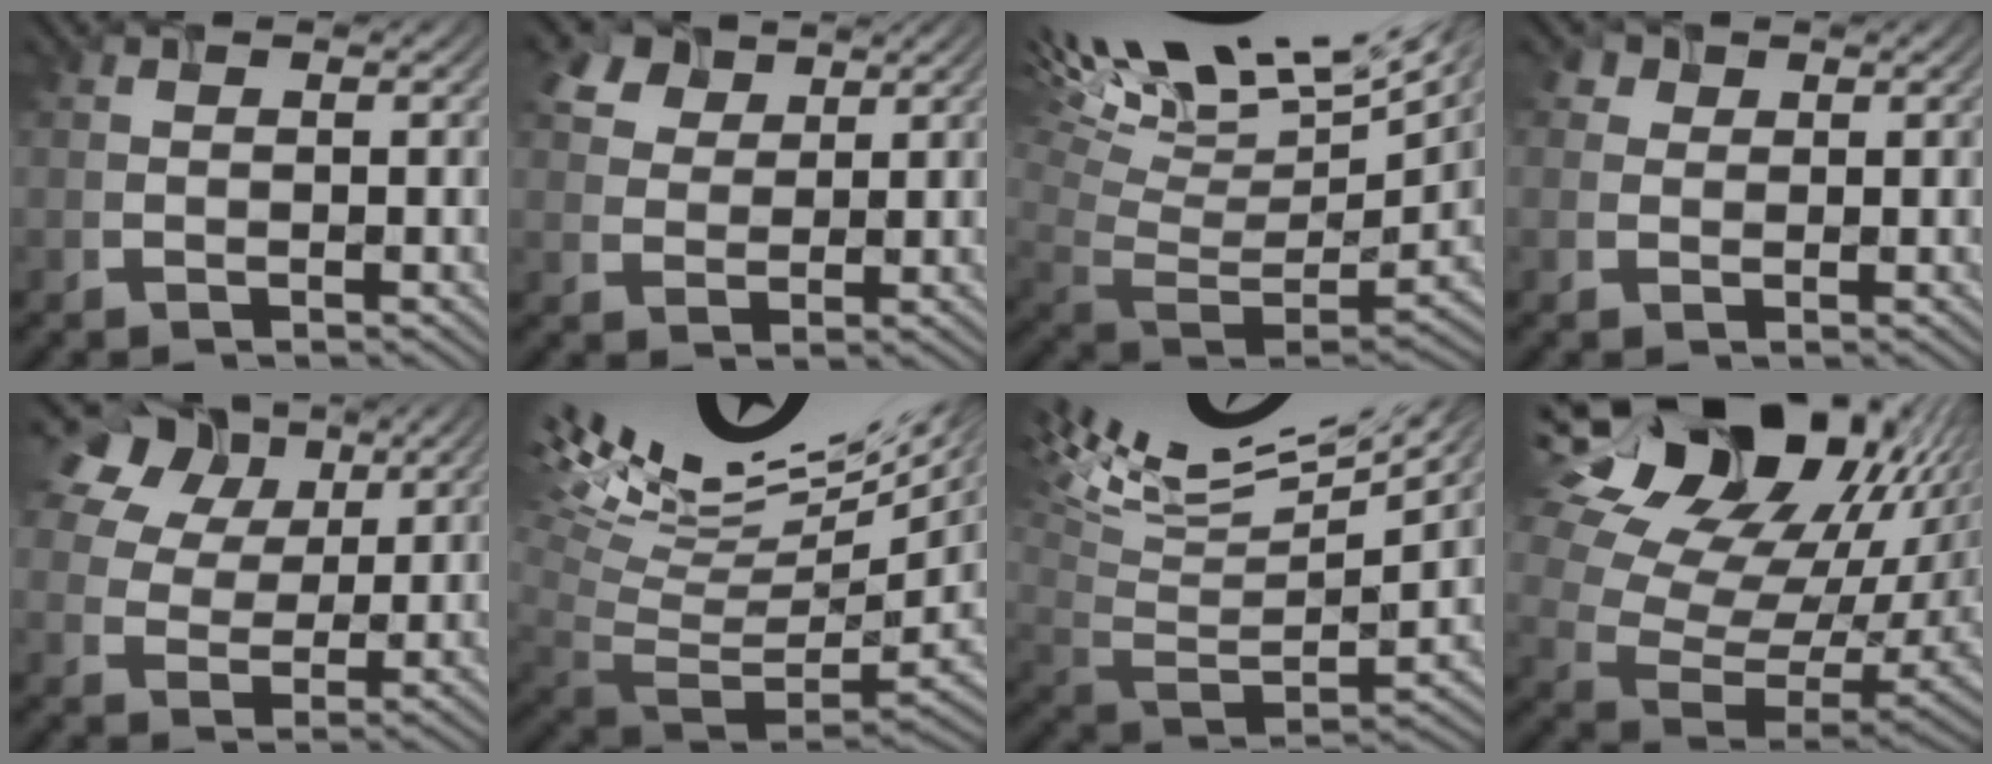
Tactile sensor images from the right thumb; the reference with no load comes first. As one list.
[{"total": 5.8, "force": [3.3, 3.8, 2.9], "torque": [-0.078, 0.010, 0.064]}, {"total": 13.9, "force": [6.7, 4.5, 11.3], "torque": [-0.228, 0.018, 0.117]}, {"total": 2.7, "force": [1.6, 1.9, 1.1], "torque": [-0.030, -0.001, 0.034]}, {"total": 11.9, "force": [5.7, 8.3, 6.2], "torque": [-0.172, 0.036, 0.110]}, {"total": 15.6, "force": [7.2, 5.3, 12.7], "torque": [-0.212, 0.039, 0.135]}, {"total": 13.9, "force": [7.3, 4.8, 10.8], "torque": [-0.254, 0.030, 0.107]}, {"total": 17.4, "force": [8.5, 10.4, 11.1], "torque": [-0.208, 0.023, 0.144]}]